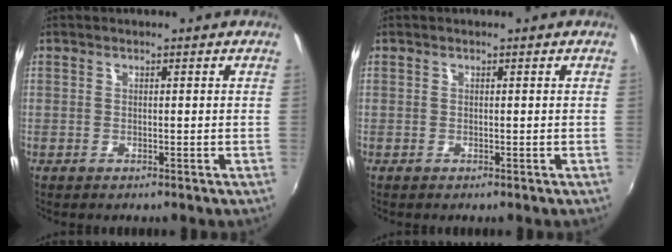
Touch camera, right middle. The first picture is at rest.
{"total": 0.0}